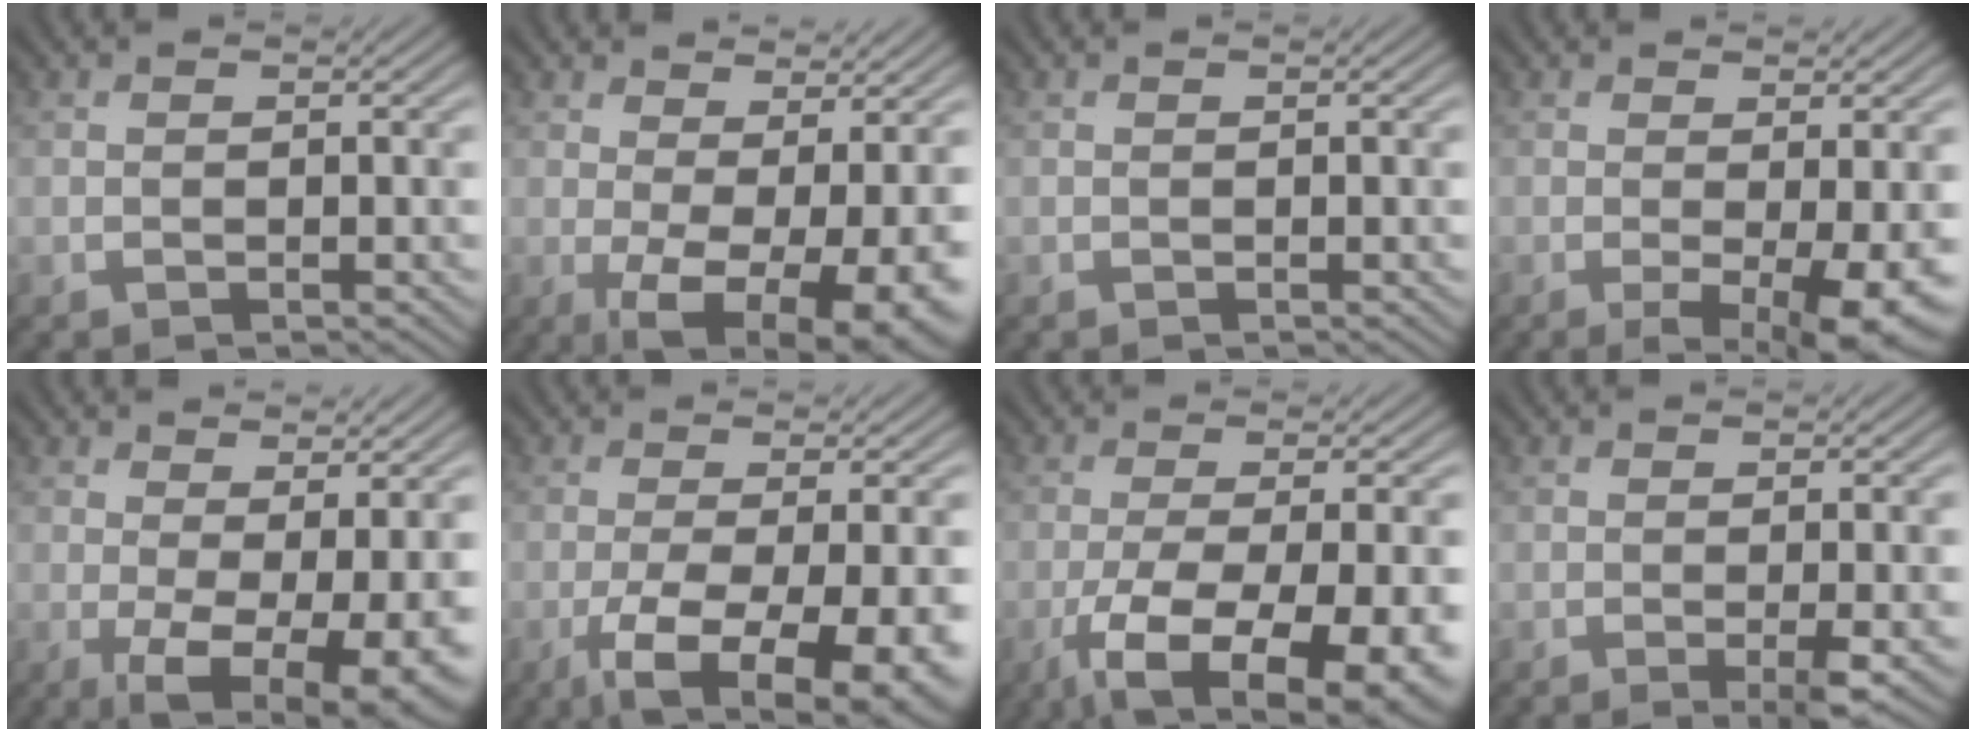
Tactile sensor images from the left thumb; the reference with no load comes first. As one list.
[{"total": 10.6, "force": [-0.6, 4.4, 9.6], "torque": [-0.148, -0.006, 0.000]}, {"total": 0.0}, {"total": 6.0, "force": [-1.1, 1.2, 5.7], "torque": [-0.089, -0.008, -0.014]}, {"total": 9.4, "force": [-0.8, 3.7, 8.6], "torque": [-0.132, -0.010, -0.007]}, {"total": 11.9, "force": [-4.8, 3.9, 10.2], "torque": [-0.175, -0.022, -0.066]}, {"total": 13.8, "force": [-6.1, 4.7, 11.5], "torque": [-0.207, -0.030, -0.085]}, {"total": 2.7, "force": [-0.7, 0.2, 2.6], "torque": [-0.051, -0.003, -0.016]}]